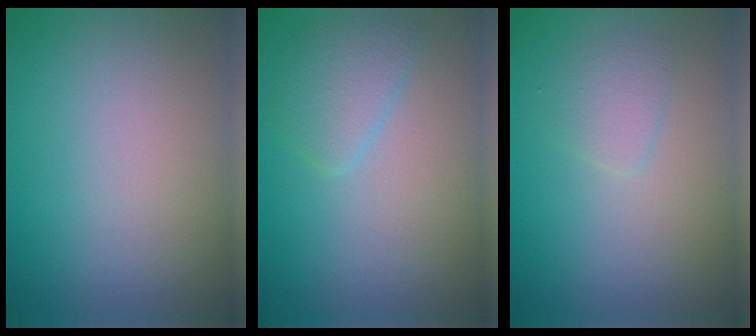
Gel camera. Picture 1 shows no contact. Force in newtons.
{"total": 2.2, "press": 2.2, "slide": 0.1}
{"total": 1.4, "press": 1.4, "slide": 0.1}